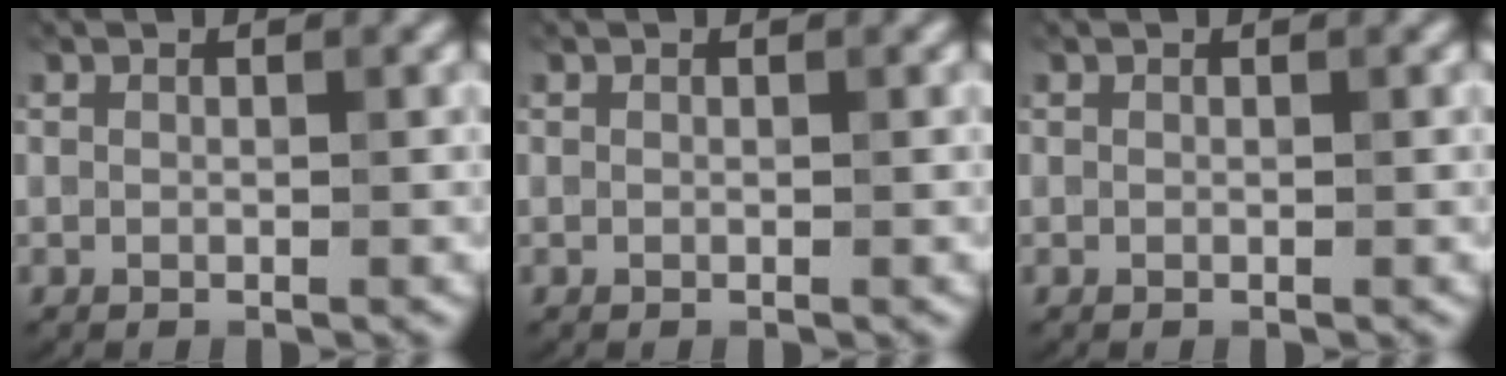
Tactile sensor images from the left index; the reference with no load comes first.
{"total": 0.0}
{"total": 0.0}